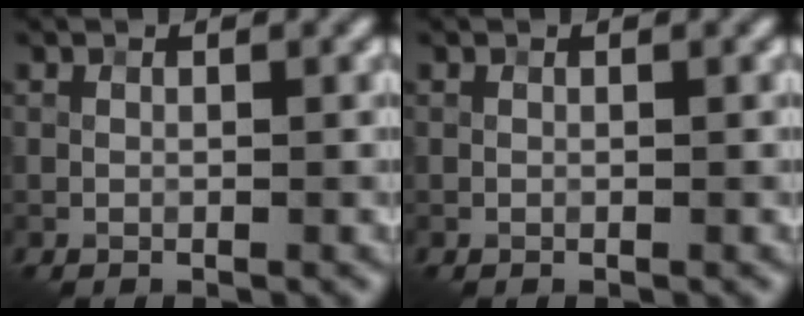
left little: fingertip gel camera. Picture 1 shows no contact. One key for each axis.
{"total": 0.0}